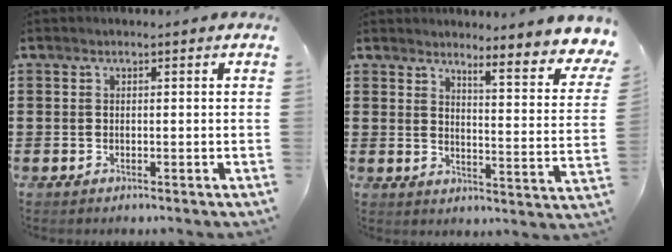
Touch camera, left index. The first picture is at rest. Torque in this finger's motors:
{"motor_torque": [2.14, 0.00, 0.19, 0.09]}